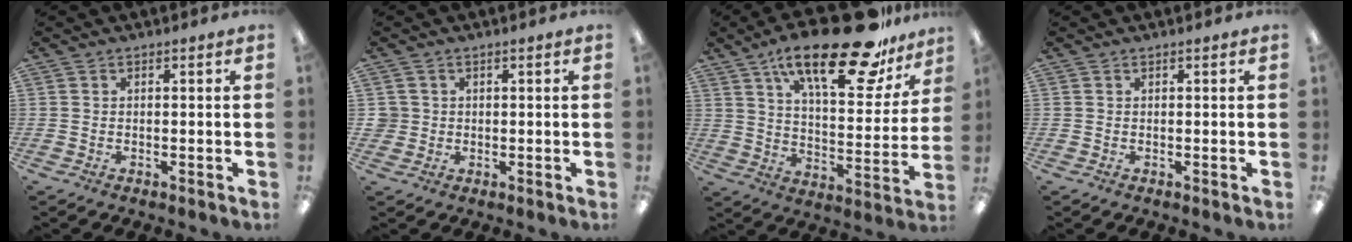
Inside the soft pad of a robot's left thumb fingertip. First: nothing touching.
{"total": 2.7, "force": [0.4, 2.7, 0.2], "torque": [-0.010, 0.003, 0.008]}
{"total": 25.2, "force": [17.3, 8.0, 16.5], "torque": [-0.249, -0.104, 0.281]}
{"total": 0.0}